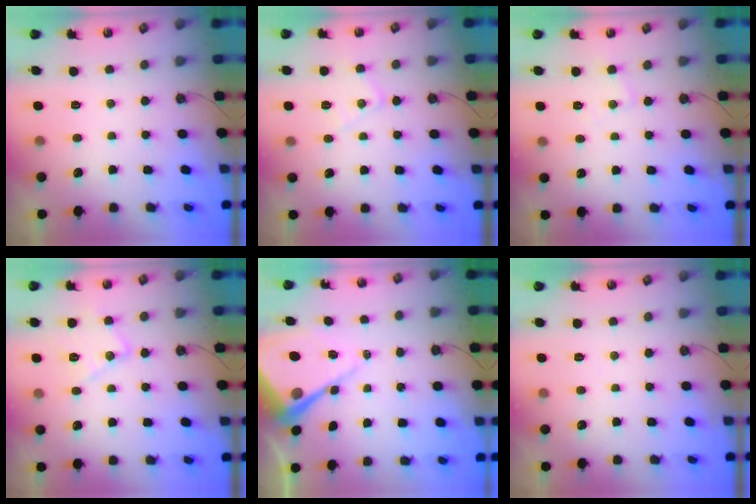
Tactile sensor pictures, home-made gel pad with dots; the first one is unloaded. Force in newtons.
{"total": 7.7, "press": 7.7, "slide": 0.6}
{"total": 3.9, "press": 3.9, "slide": 0.5}
{"total": 11.7, "press": 11.7, "slide": 0.7}
{"total": 12.1, "press": 12.0, "slide": 1.0}
{"total": 3.8, "press": 3.7, "slide": 0.5}